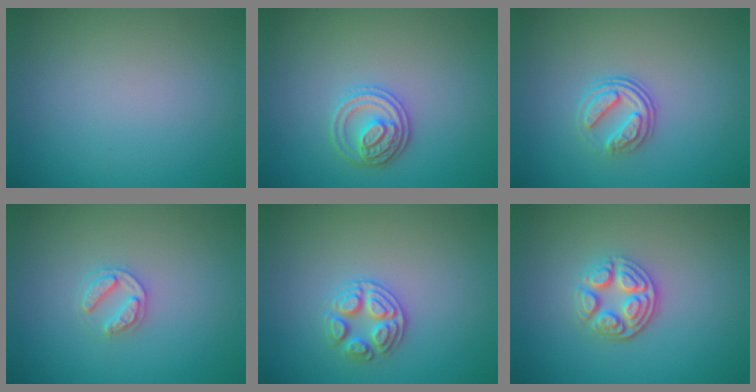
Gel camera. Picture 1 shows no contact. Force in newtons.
{"total": 2.9, "press": 2.8, "slide": 0.7}
{"total": 2.5, "press": 1.9, "slide": 1.6}
{"total": 2.0, "press": 2.0, "slide": 0.3}
{"total": 2.6, "press": 2.6, "slide": 0.6}
{"total": 3.7, "press": 3.1, "slide": 2.2}